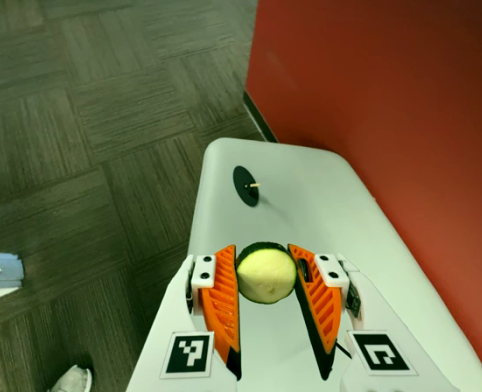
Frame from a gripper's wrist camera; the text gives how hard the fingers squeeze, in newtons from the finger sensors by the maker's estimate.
{"total": 11.3, "left": 11.5, "right": 11.1}